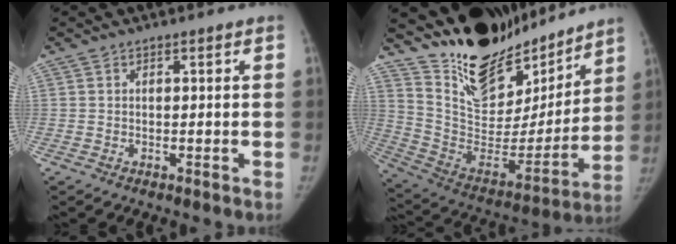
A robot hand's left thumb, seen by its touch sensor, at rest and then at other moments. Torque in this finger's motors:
{"motor_torque": [1.21, -0.51, 1.60, -1.17, 0.27]}